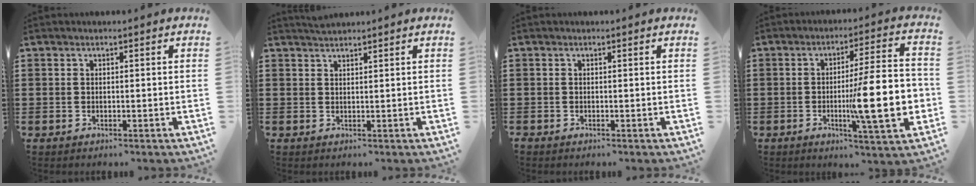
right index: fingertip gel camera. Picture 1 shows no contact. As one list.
[{"total": 1.4, "force": [1.4, 0.1, -0.1], "torque": [0.000, 0.001, 0.028]}, {"total": 0.0}, {"total": 15.4, "force": [-2.5, 3.1, 14.9], "torque": [-0.211, -0.014, -0.045]}]